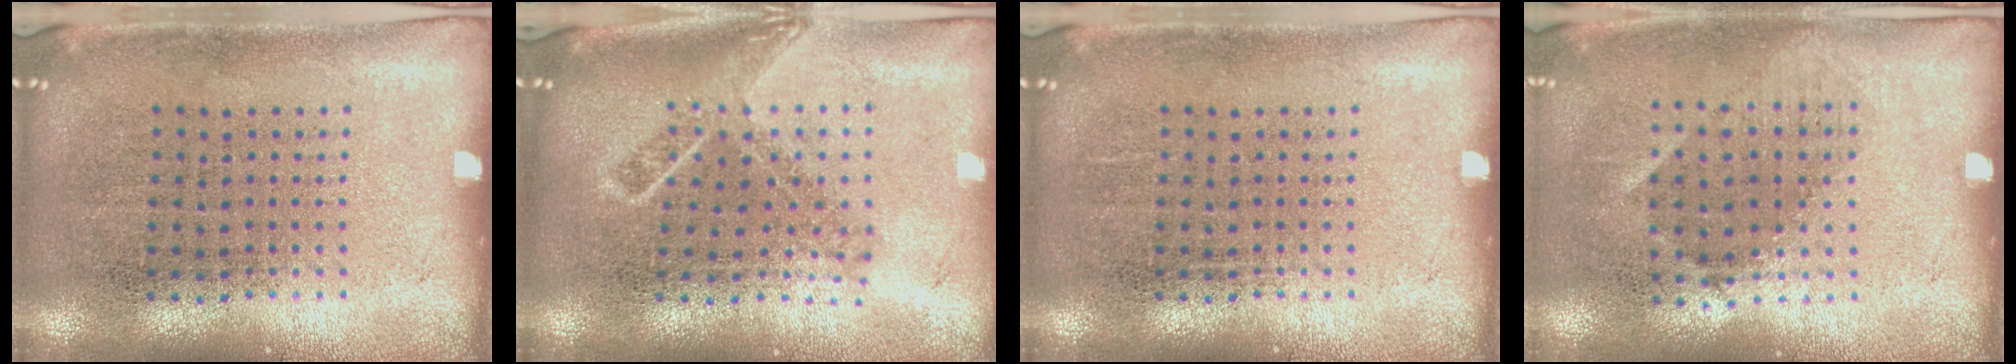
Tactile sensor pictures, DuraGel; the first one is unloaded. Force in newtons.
{"total": 1.8, "press": 1.4, "slide": 1.2}
{"total": 0.0}
{"total": 0.9, "press": 0.7, "slide": 0.5}